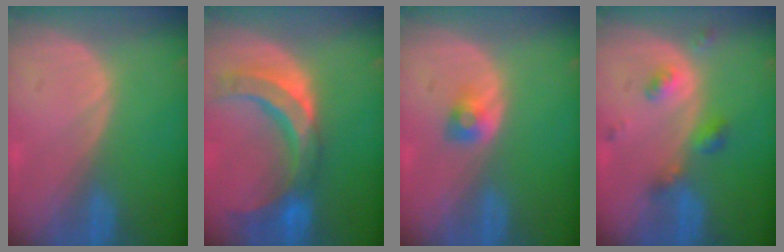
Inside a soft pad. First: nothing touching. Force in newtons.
{"total": 10.8, "press": 9.3, "slide": 5.5}
{"total": 2.3, "press": 2.2, "slide": 0.5}
{"total": 4.9, "press": 4.3, "slide": 2.3}